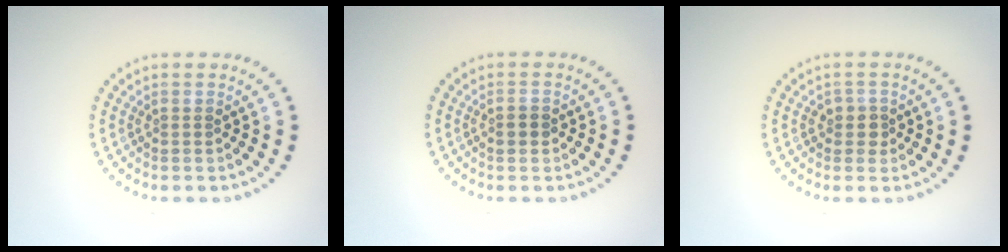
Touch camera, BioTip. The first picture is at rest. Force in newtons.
{"total": 1.3, "press": 1.2, "slide": 0.2}
{"total": 1.6, "press": 1.4, "slide": 0.8}